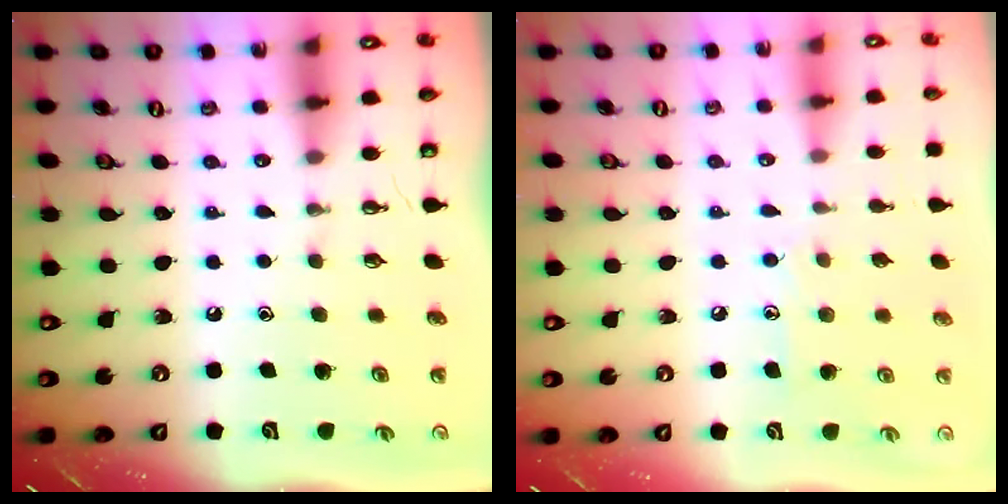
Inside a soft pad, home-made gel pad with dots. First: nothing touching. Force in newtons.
{"total": 6.9, "press": 6.9, "slide": 0.7}